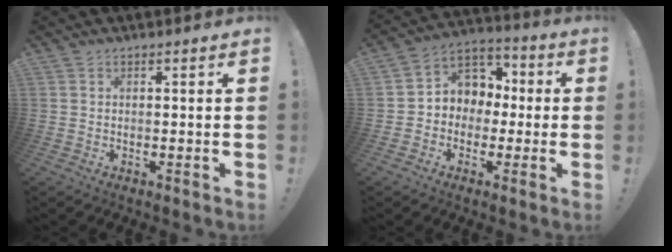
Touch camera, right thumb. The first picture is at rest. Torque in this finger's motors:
{"motor_torque": [1.50, 1.42, 0.88, -0.51, 0.00]}